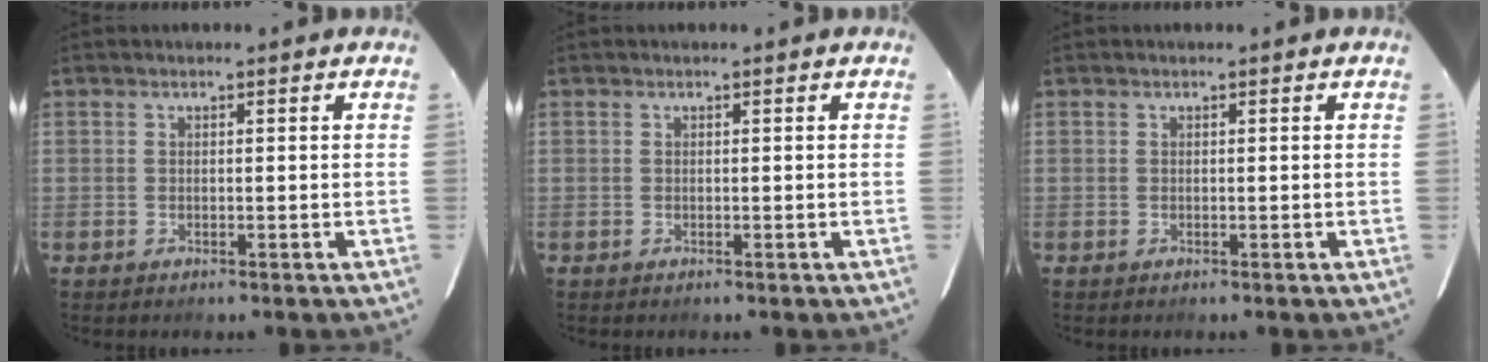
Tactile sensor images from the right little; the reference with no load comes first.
{"total": 0.0}
{"total": 0.0}